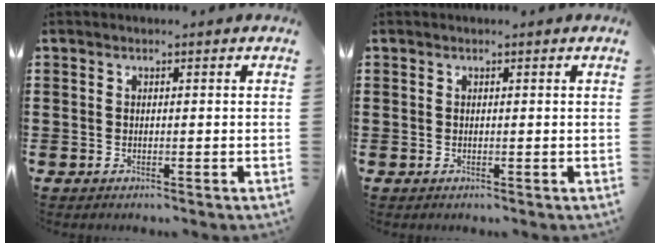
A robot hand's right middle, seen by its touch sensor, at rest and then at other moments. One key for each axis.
{"total": 0.0}